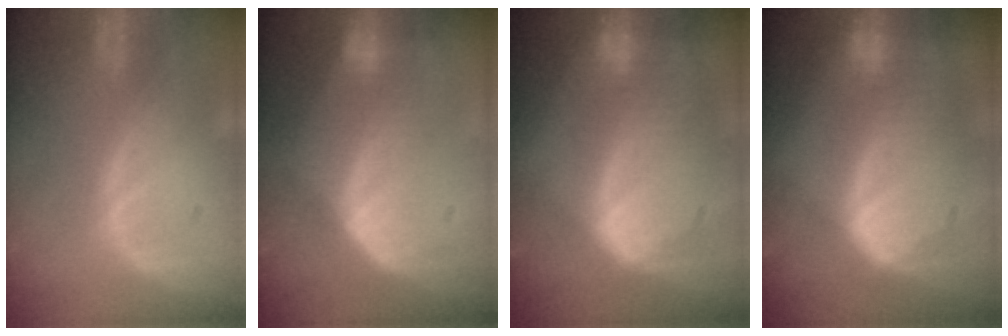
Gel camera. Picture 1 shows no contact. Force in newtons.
{"total": 7.5, "press": 6.4, "slide": 3.9}
{"total": 10.6, "press": 9.1, "slide": 5.3}
{"total": 10.3, "press": 8.9, "slide": 5.3}